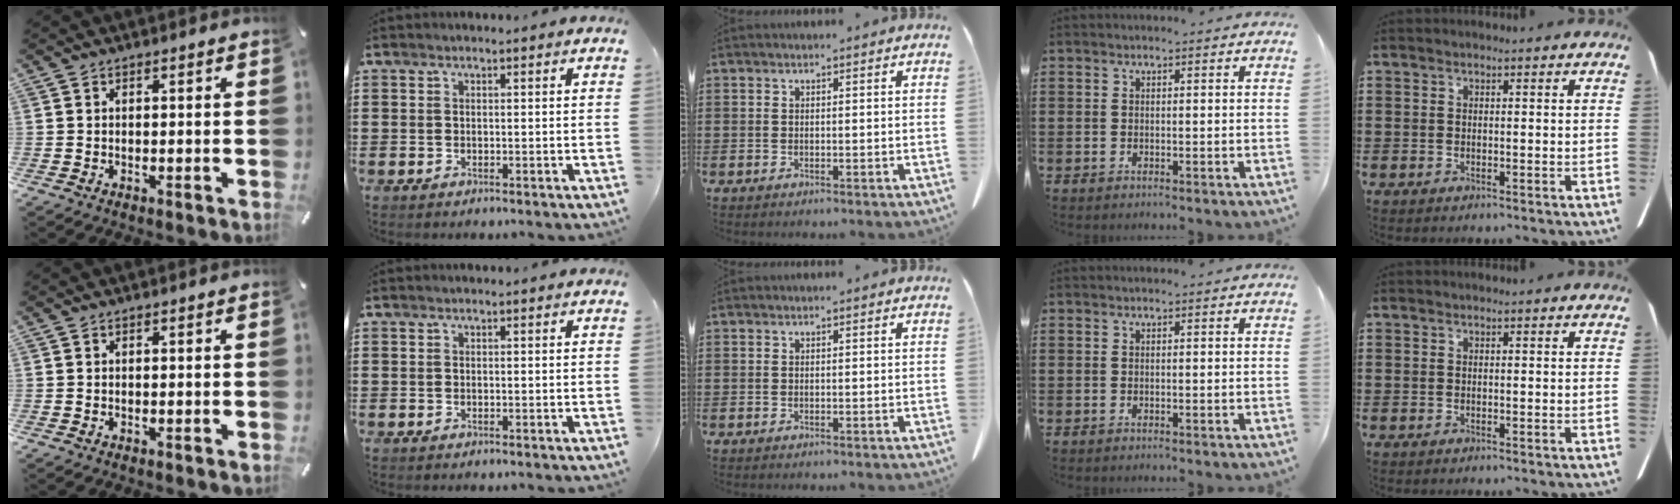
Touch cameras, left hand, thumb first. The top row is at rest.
{}